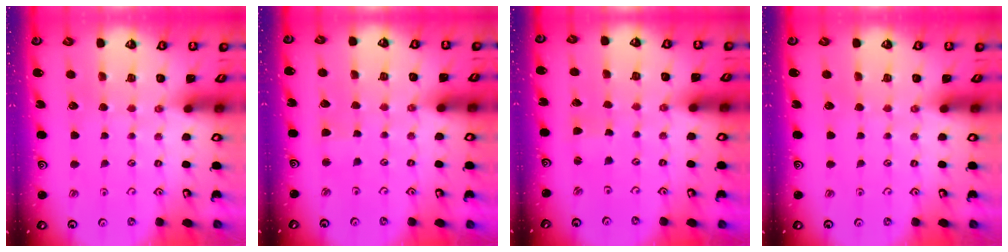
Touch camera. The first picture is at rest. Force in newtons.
{"total": 2.4, "press": 2.4, "slide": 0.5}
{"total": 1.7, "press": 1.7, "slide": 0.3}
{"total": 0.0}